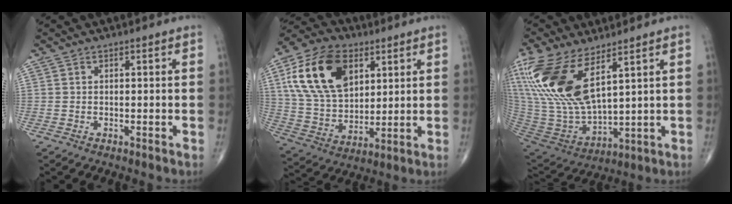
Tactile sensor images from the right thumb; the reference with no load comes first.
{"total": 19.7, "force": [7.1, 12.4, 13.5], "torque": [-0.233, -0.015, 0.132]}
{"total": 22.4, "force": [10.7, 9.6, 17.2], "torque": [-0.390, -0.042, 0.221]}